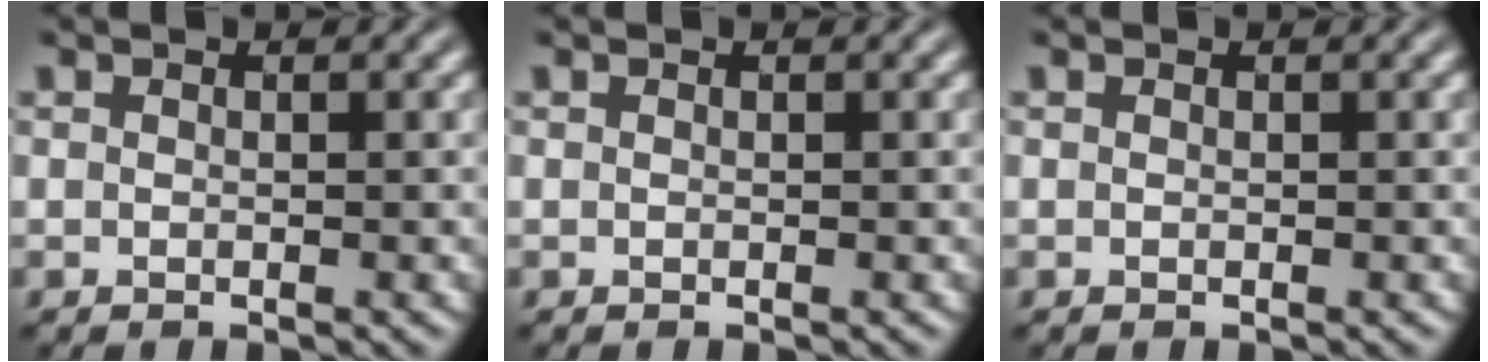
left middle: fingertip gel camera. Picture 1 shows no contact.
{"total": 0.0}
{"total": 0.0}